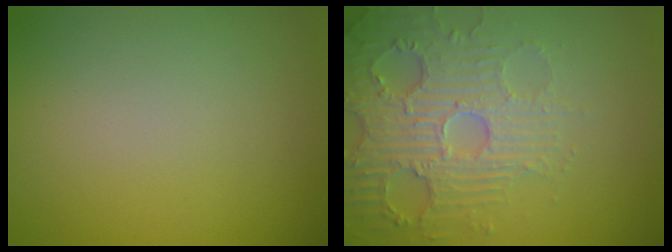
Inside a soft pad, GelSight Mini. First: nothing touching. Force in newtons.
{"total": 4.9, "press": 4.4, "slide": 2.3}